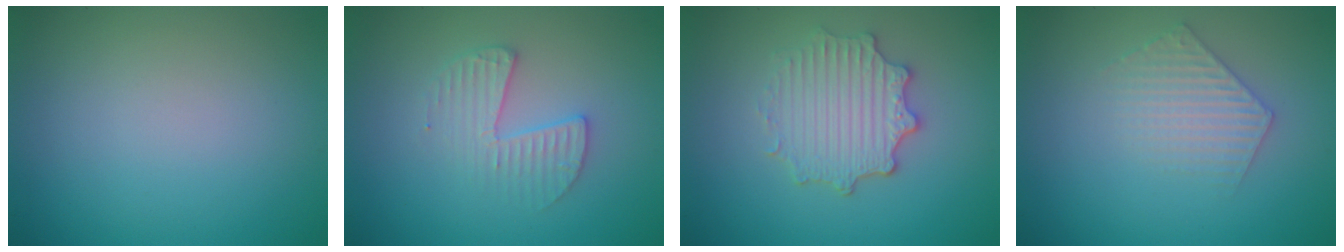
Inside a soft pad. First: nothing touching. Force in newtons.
{"total": 2.7, "press": 2.7, "slide": 0.3}
{"total": 4.0, "press": 3.5, "slide": 1.8}
{"total": 2.4, "press": 2.4, "slide": 0.3}